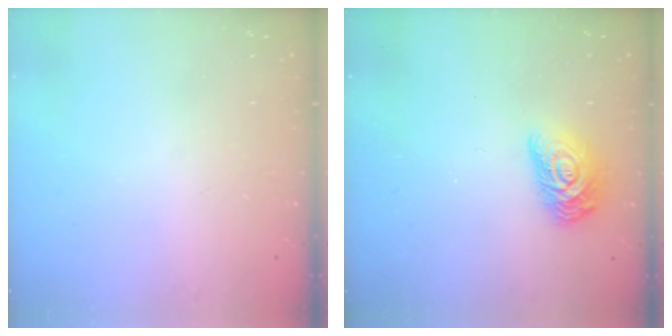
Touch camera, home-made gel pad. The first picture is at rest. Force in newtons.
{"total": 10.6, "press": 10.6, "slide": 0.4}